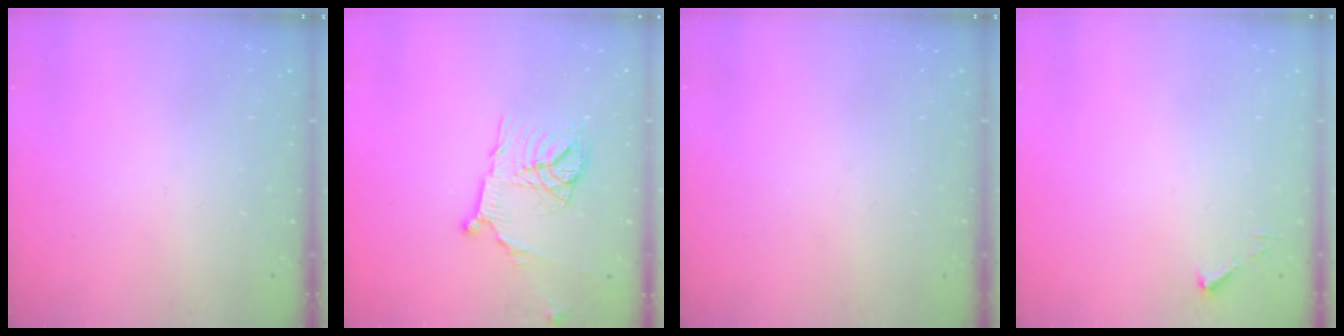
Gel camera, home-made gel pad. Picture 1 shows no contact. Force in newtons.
{"total": 14.7, "press": 14.7, "slide": 1.6}
{"total": 0.0}
{"total": 2.7, "press": 2.7, "slide": 0.3}